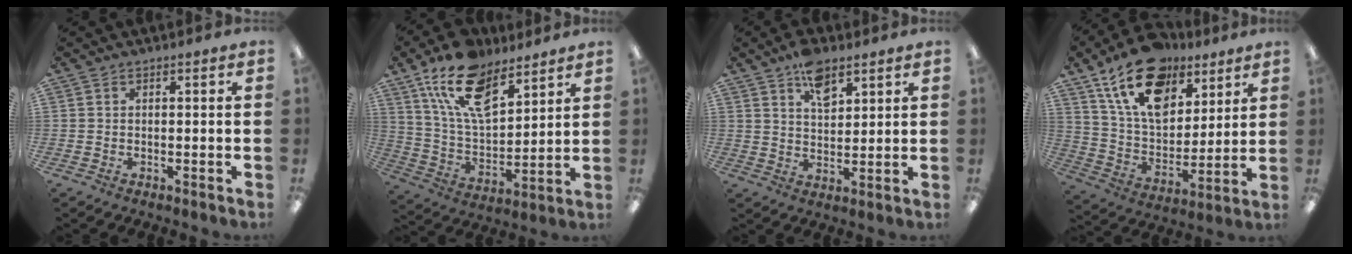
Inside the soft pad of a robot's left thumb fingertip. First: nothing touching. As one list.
[{"total": 17.6, "force": [11.3, 8.6, 10.4], "torque": [-0.195, -0.045, 0.207]}, {"total": 7.8, "force": [5.0, 4.1, 4.3], "torque": [-0.058, -0.025, 0.086]}, {"total": 20.1, "force": [12.1, 11.9, 10.8], "torque": [-0.186, -0.051, 0.221]}]